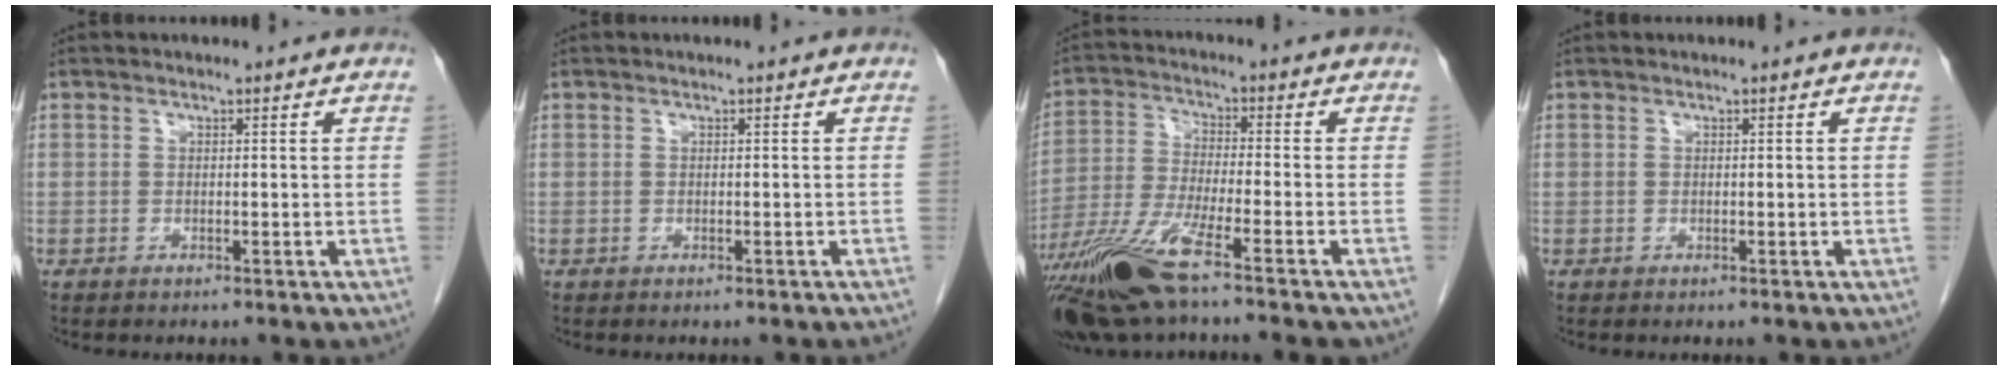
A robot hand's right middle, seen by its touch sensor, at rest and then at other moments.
{"total": 0.7, "force": [-0.6, 0.0, 0.3], "torque": [-0.004, 0.001, -0.010]}
{"total": 12.2, "force": [-8.2, 0.2, 9.0], "torque": [-0.184, -0.030, -0.153]}
{"total": 0.0}